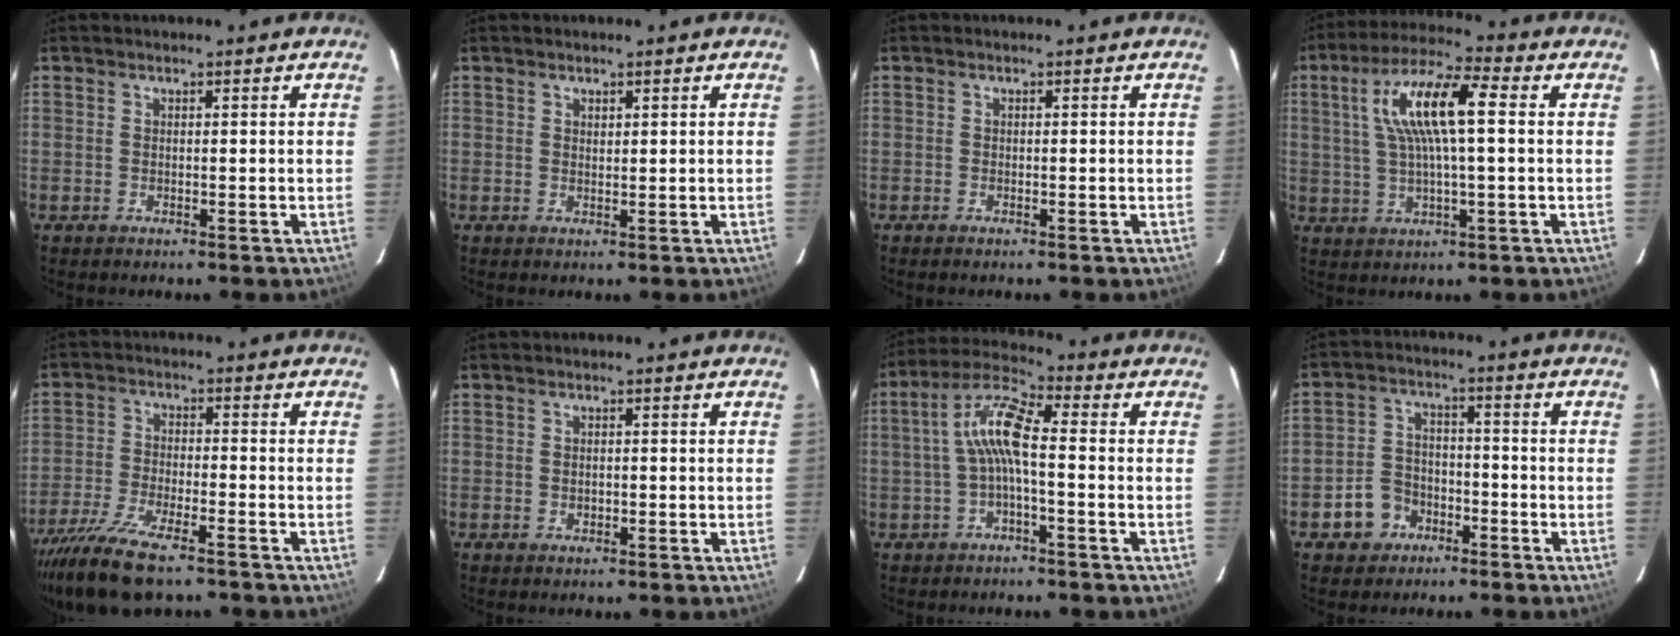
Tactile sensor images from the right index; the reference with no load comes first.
{"total": 0.7, "force": [0.5, 0.4, 0.2], "torque": [-0.003, 0.002, 0.009]}
{"total": 0.6, "force": [-0.5, 0.1, 0.3], "torque": [-0.006, -0.001, -0.010]}
{"total": 12.5, "force": [2.3, 2.5, 12.1], "torque": [-0.228, 0.020, 0.042]}
{"total": 13.9, "force": [-10.6, 3.5, 8.3], "torque": [-0.188, -0.045, -0.196]}
{"total": 1.1, "force": [-0.2, 0.9, 0.7], "torque": [-0.011, 0.002, -0.002]}
{"total": 8.2, "force": [-0.8, 1.7, 7.9], "torque": [-0.174, 0.022, -0.017]}
{"total": 7.0, "force": [-3.8, 5.6, 1.9], "torque": [-0.060, 0.026, -0.055]}